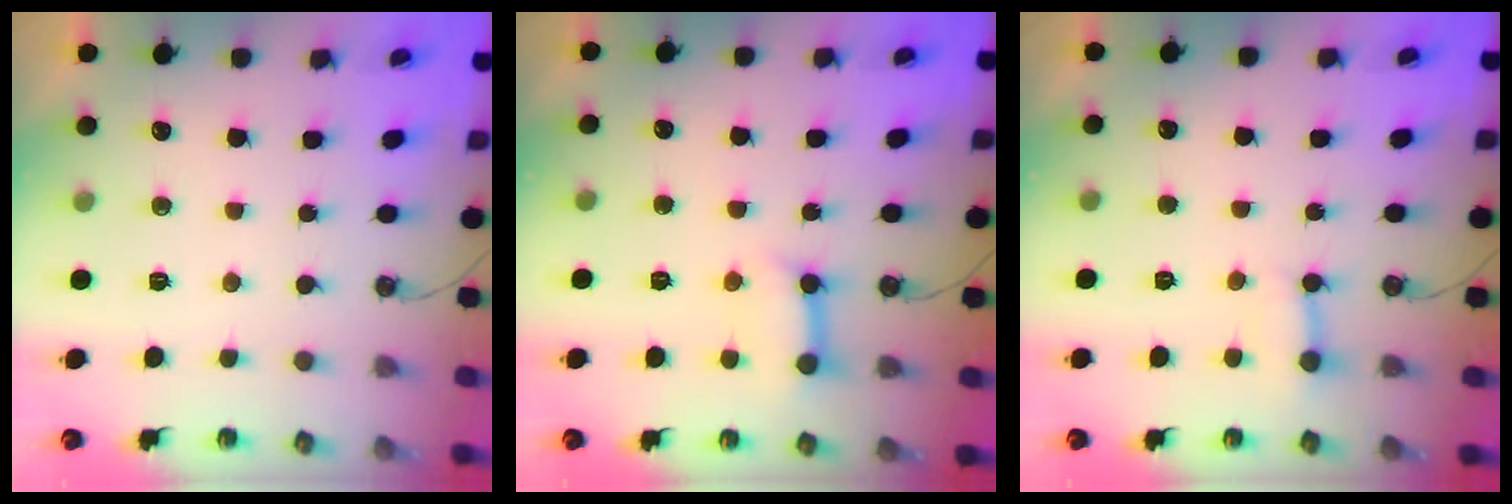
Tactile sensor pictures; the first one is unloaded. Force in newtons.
{"total": 9.5, "press": 9.4, "slide": 1.1}
{"total": 3.1, "press": 3.0, "slide": 0.4}